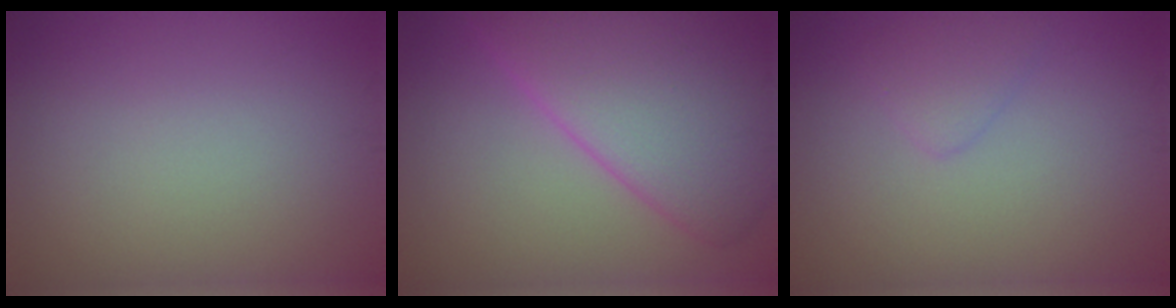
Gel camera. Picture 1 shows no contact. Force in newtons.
{"total": 10.3, "press": 10.3, "slide": 0.2}
{"total": 1.6, "press": 1.6, "slide": 0.1}